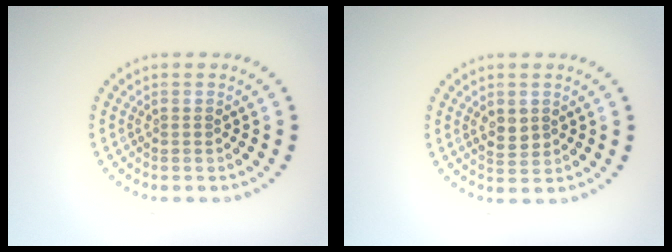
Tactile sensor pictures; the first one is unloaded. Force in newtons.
{"total": 1.9, "press": 1.8, "slide": 0.5}